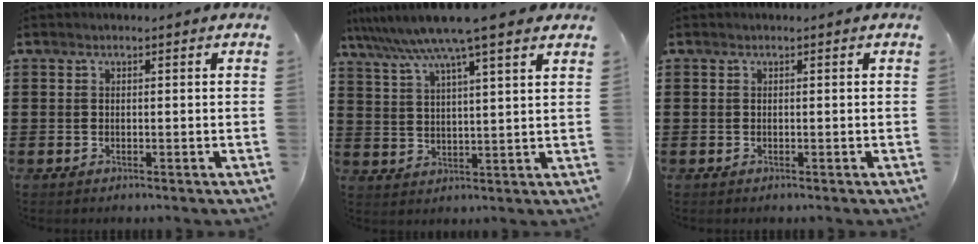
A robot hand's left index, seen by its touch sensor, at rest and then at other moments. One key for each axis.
{"total": 9.4, "fx": 7.5, "fy": -0.3, "fz": 5.7, "tx": -0.133, "ty": -0.032, "tz": 0.128}
{"total": 0.0}